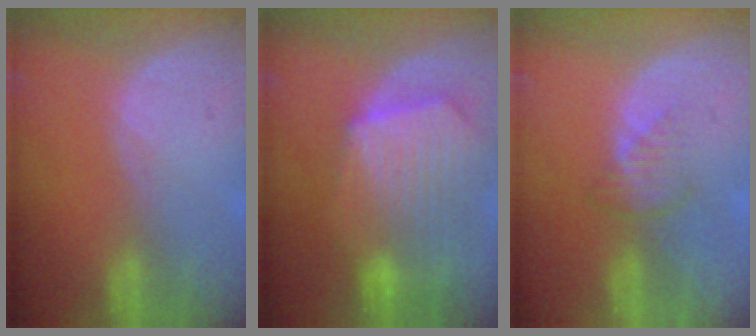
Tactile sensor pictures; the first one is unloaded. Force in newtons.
{"total": 10.9, "press": 9.5, "slide": 5.2}
{"total": 2.7, "press": 2.6, "slide": 0.6}